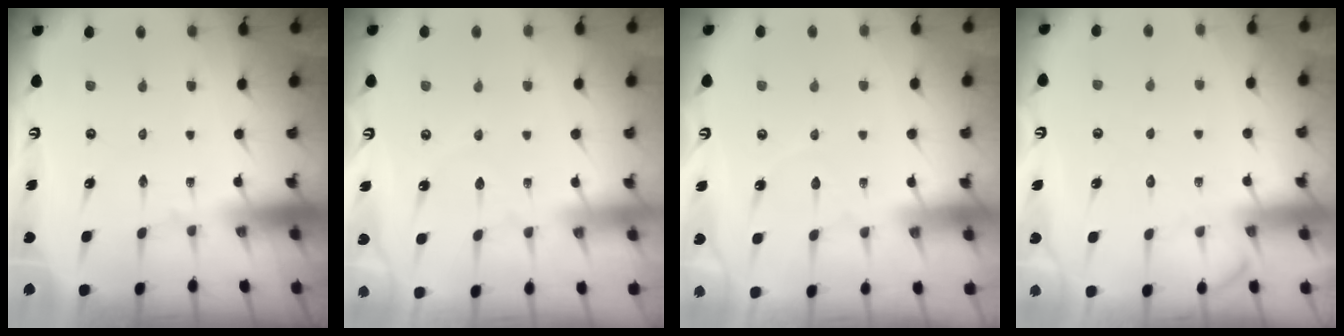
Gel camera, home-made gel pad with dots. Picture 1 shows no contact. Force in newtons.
{"total": 2.4, "press": 2.4, "slide": 0.4}
{"total": 2.7, "press": 2.7, "slide": 0.3}
{"total": 5.3, "press": 5.3, "slide": 0.6}